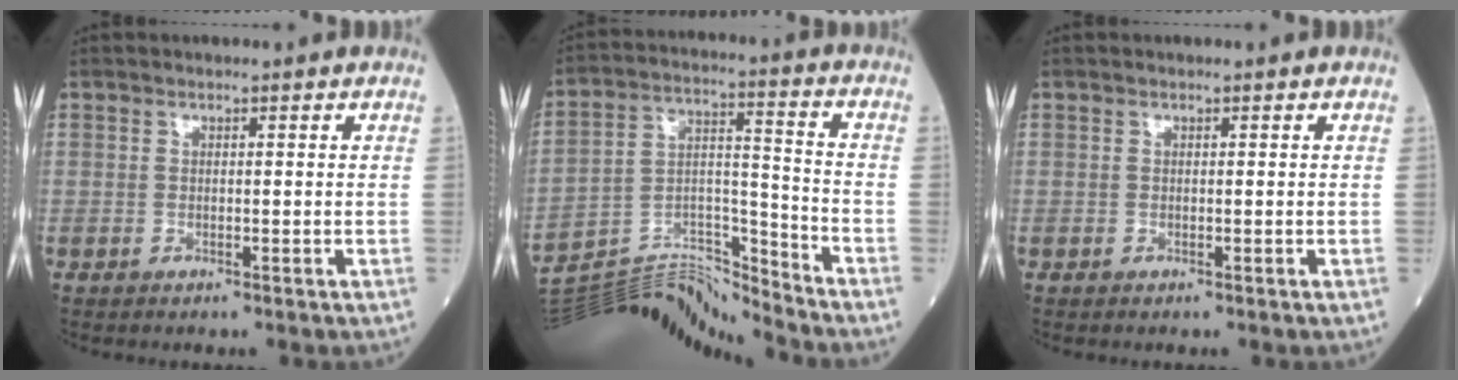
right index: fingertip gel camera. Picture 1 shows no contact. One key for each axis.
{"total": 15.2, "fx": -15.1, "fy": -1.4, "fz": 0.9, "tx": -0.020, "ty": 0.048, "tz": -0.266}
{"total": 0.0}